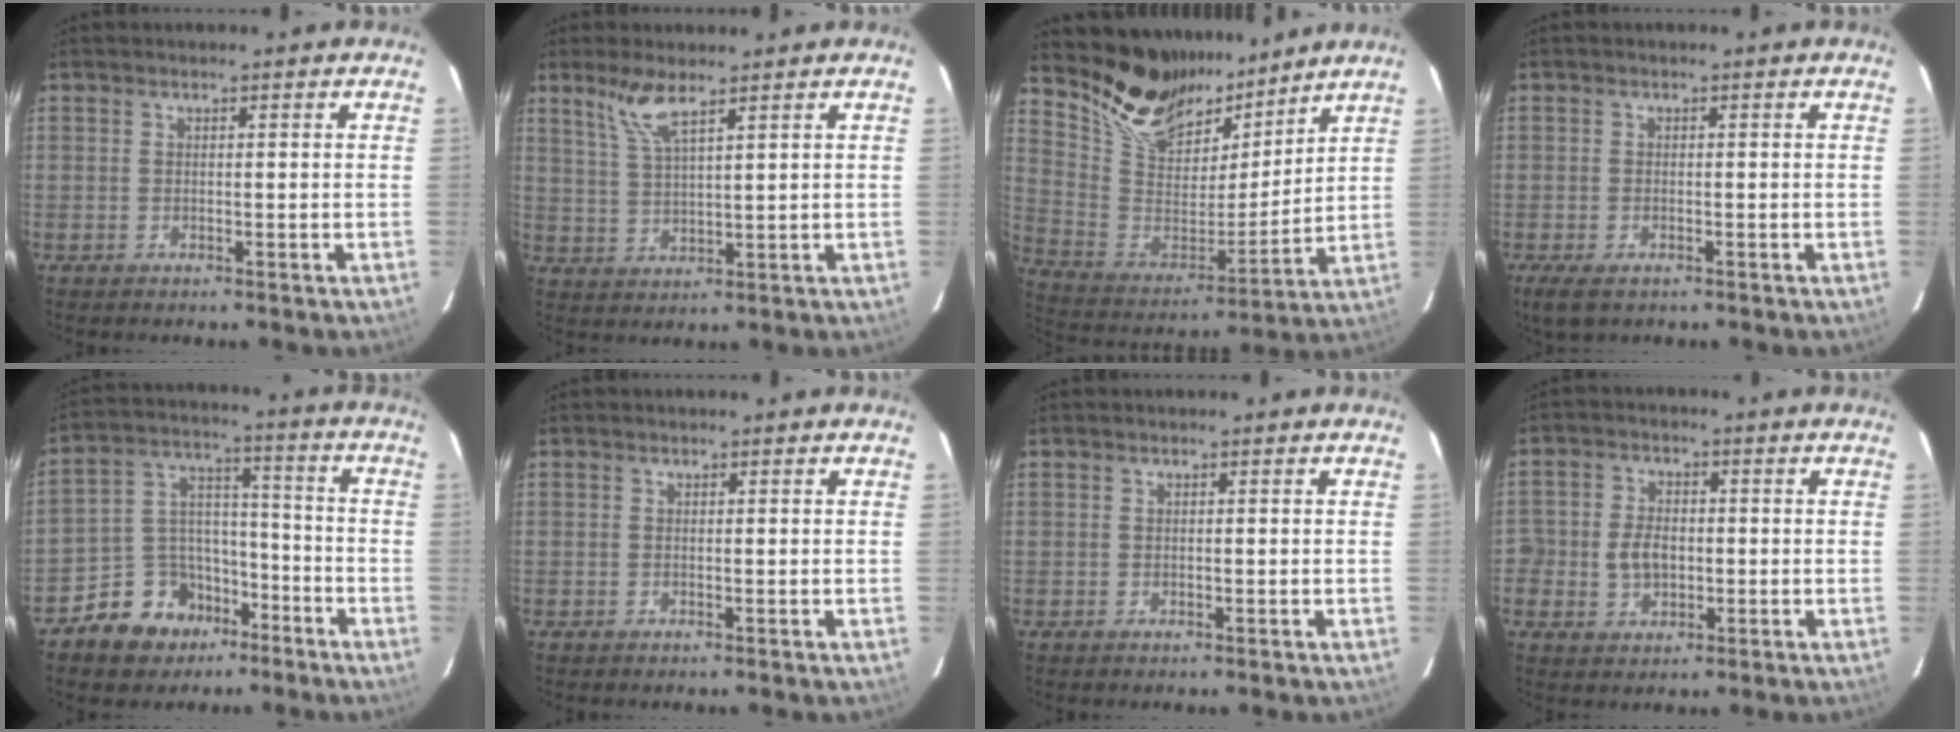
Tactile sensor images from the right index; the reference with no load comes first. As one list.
[{"total": 5.8, "force": [4.1, 1.0, 4.0], "torque": [-0.084, 0.001, 0.088]}, {"total": 17.3, "force": [14.1, 8.0, 6.0], "torque": [-0.149, -0.003, 0.271]}, {"total": 3.9, "force": [-2.1, 2.2, 2.4], "torque": [-0.054, -0.013, -0.036]}, {"total": 11.7, "force": [-7.4, 8.5, 3.3], "torque": [-0.077, 0.048, -0.110]}, {"total": 0.0}, {"total": 0.0}, {"total": 5.8, "force": [-1.0, 4.7, 3.3], "torque": [-0.070, 0.010, -0.015]}]